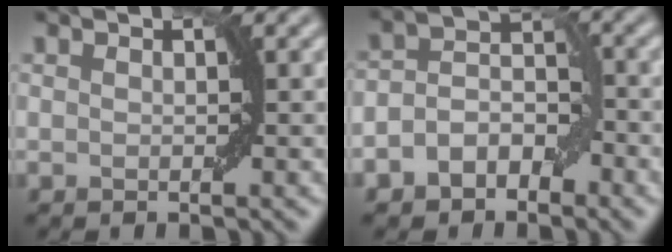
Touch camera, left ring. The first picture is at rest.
{"total": 3.9, "force": [-2.0, 2.7, 2.1], "torque": [-0.028, 0.006, -0.042]}